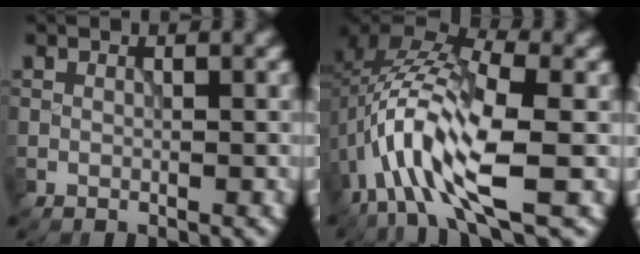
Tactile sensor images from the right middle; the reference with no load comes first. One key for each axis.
{"total": 10.1, "fx": -2.4, "fy": 3.8, "fz": 9.0, "tx": -0.175, "ty": 0.010, "tz": -0.054}